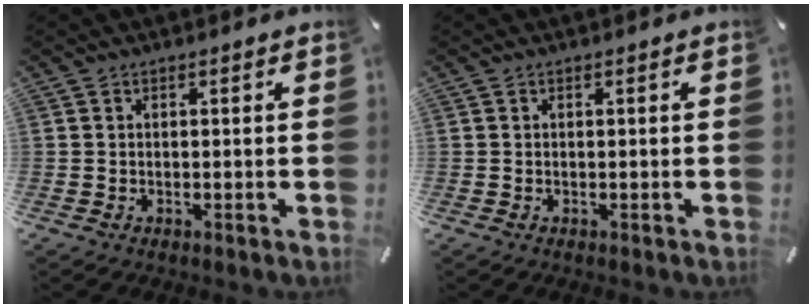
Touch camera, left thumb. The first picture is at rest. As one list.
[{"total": 0.0}]